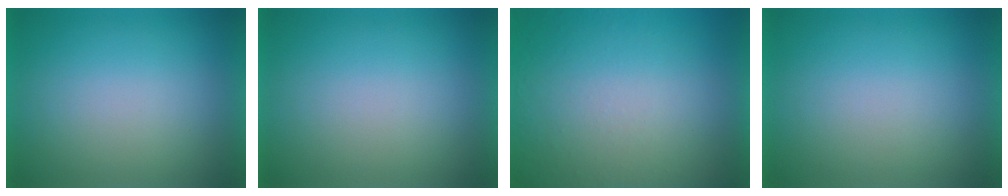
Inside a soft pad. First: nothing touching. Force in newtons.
{"total": 0.0}
{"total": 8.4}
{"total": 0.0}